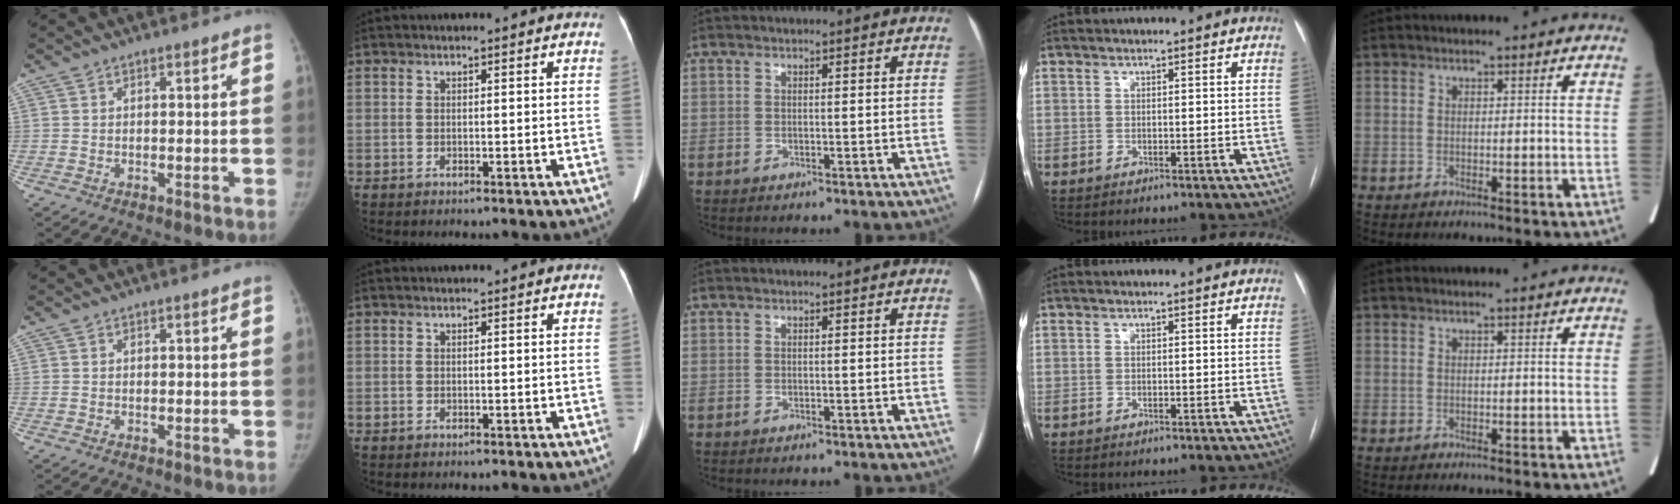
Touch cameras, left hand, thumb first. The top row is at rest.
{}